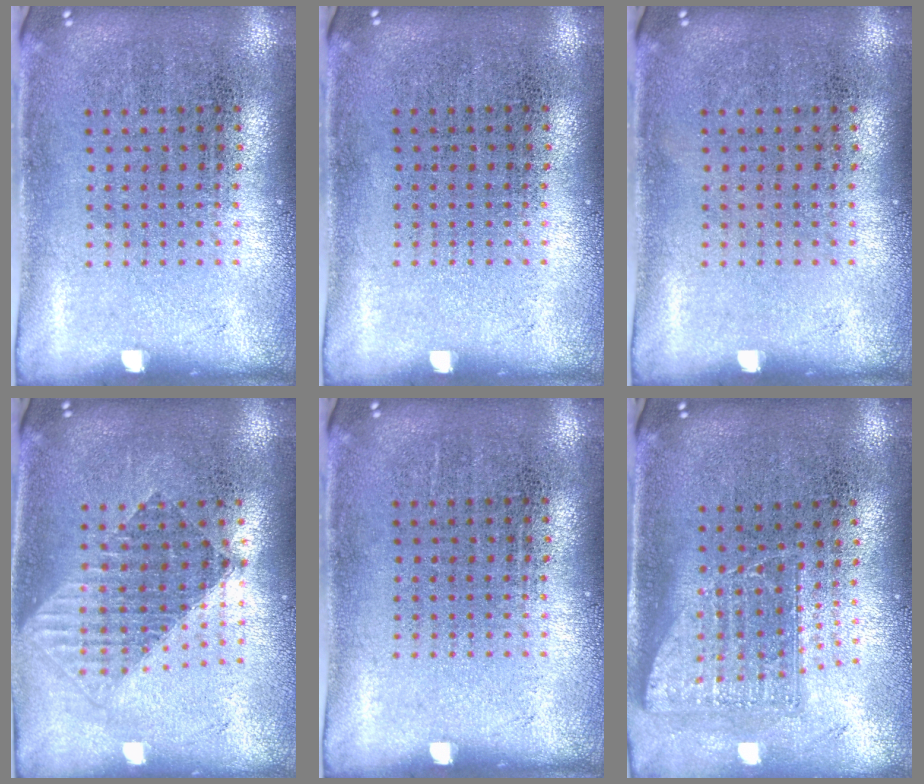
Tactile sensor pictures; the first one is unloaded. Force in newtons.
{"total": 0.0}
{"total": 0.0}
{"total": 1.5, "press": 1.3, "slide": 0.8}
{"total": 0.0}
{"total": 1.6, "press": 1.3, "slide": 1.0}